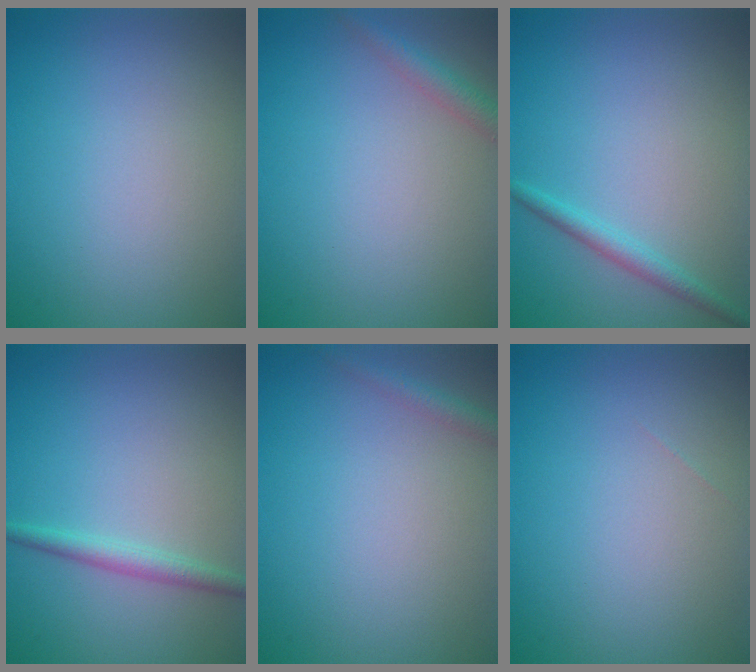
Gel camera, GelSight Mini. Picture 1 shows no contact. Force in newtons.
{"total": 1.9, "press": 1.9, "slide": 0.1}
{"total": 1.7, "press": 1.7, "slide": 0.1}
{"total": 1.9, "press": 1.9, "slide": 0.1}
{"total": 1.4, "press": 1.4, "slide": 0.1}
{"total": 0.0}